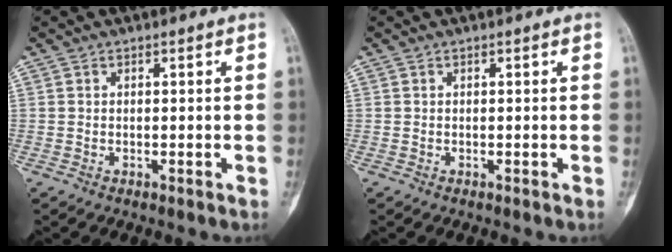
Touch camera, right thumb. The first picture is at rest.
{"total": 0.0}